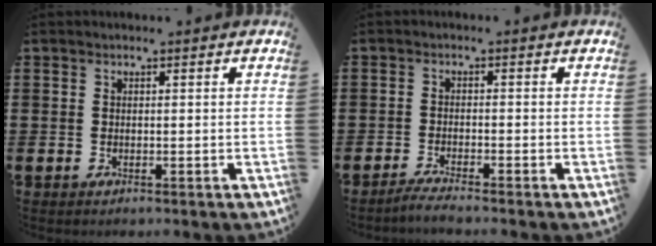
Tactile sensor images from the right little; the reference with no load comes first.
{"total": 1.7, "force": [-1.5, -0.1, 0.8], "torque": [-0.012, 0.002, -0.029]}